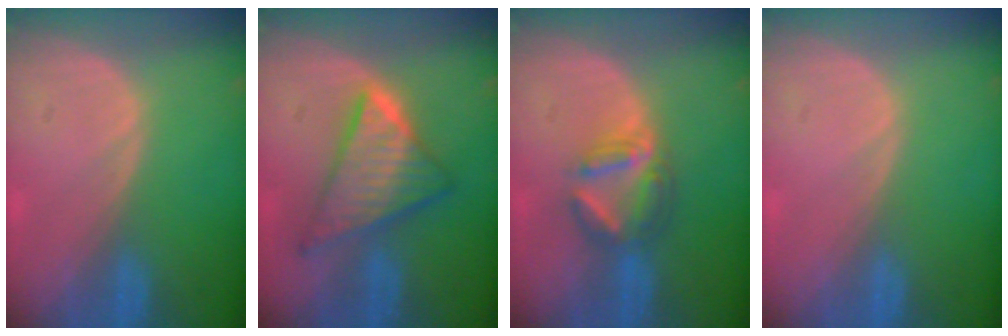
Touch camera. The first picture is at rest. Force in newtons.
{"total": 8.8, "press": 8.7, "slide": 0.6}
{"total": 5.9, "press": 5.4, "slide": 2.5}
{"total": 0.0}